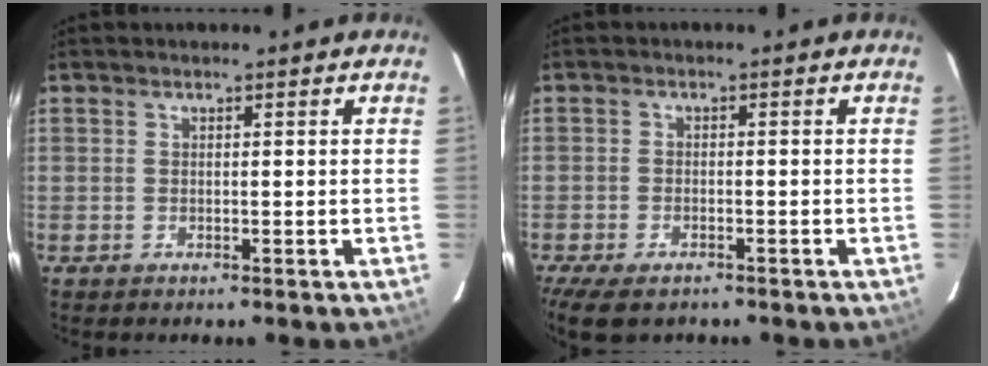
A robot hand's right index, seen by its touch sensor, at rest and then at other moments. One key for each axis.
{"total": 7.9, "fx": -5.6, "fy": 3.7, "fz": 4.1, "tx": -0.106, "ty": -0.022, "tz": -0.101}